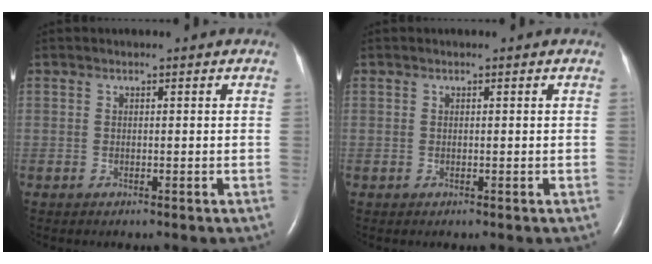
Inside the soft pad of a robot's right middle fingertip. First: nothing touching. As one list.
[{"total": 0.0}]